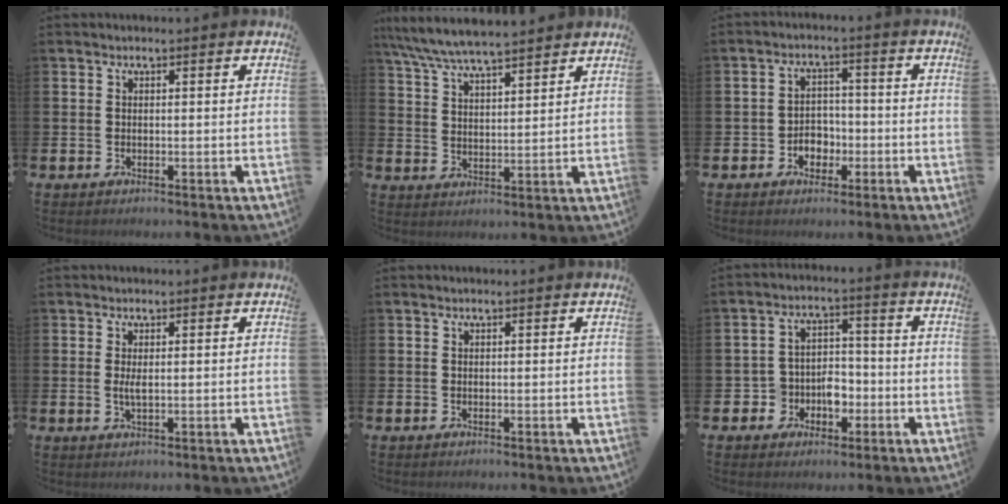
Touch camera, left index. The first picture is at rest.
{"total": 6.9, "force": [6.5, 0.6, 2.1], "torque": [-0.067, -0.029, 0.119]}
{"total": 3.5, "force": [-1.6, 2.8, 1.4], "torque": [-0.028, 0.003, -0.038]}
{"total": 1.7, "force": [0.2, 0.5, 1.6], "torque": [-0.026, -0.002, 0.002]}
{"total": 0.0}
{"total": 5.0, "force": [-1.7, 4.4, 1.6], "torque": [-0.037, 0.004, -0.038]}